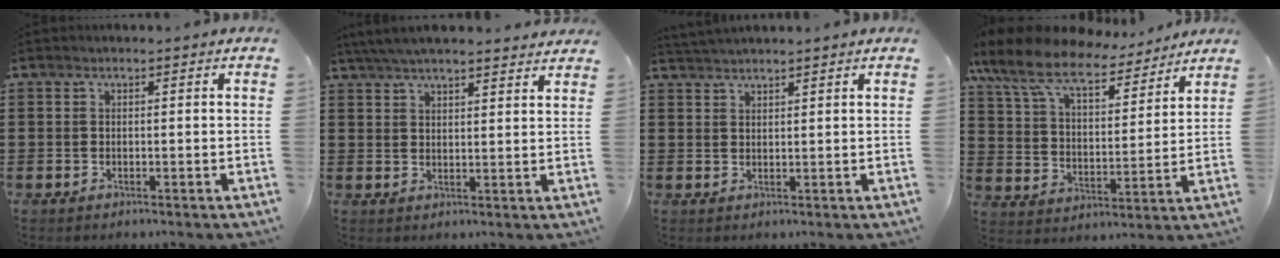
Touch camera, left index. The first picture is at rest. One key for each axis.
{"total": 4.8, "fx": 4.5, "fy": 0.4, "fz": 1.6, "tx": -0.044, "ty": -0.010, "tz": 0.083}
{"total": 1.8, "fx": 1.8, "fy": 0.0, "fz": 0.2, "tx": -0.008, "ty": 0.002, "tz": 0.036}
{"total": 10.9, "fx": 9.2, "fy": 2.7, "fz": 5.2, "tx": -0.138, "ty": -0.042, "tz": 0.161}